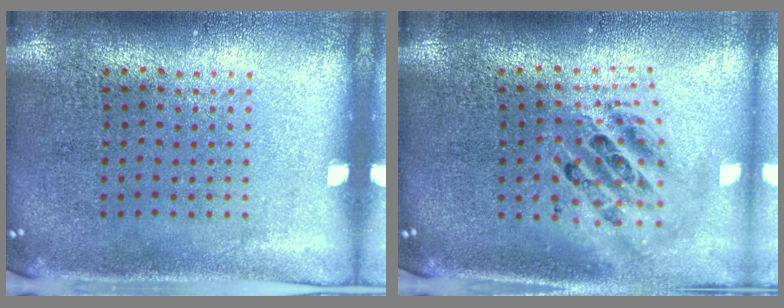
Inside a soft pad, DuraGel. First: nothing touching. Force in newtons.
{"total": 2.1, "press": 1.6, "slide": 1.4}